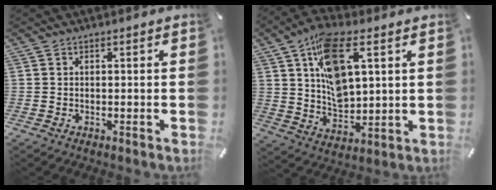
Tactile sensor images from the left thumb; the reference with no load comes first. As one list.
[{"total": 13.9, "force": [5.7, 7.5, 10.3], "torque": [-0.181, -0.007, 0.103]}]